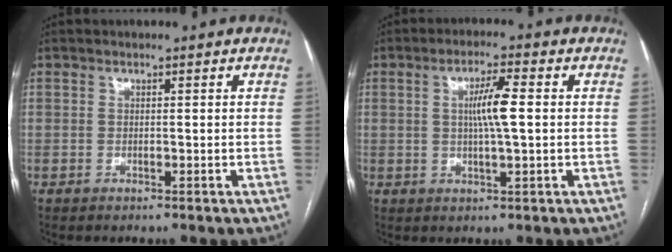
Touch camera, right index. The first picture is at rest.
{"total": 5.6, "force": [0.6, 0.4, 5.6], "torque": [-0.101, 0.003, 0.008]}